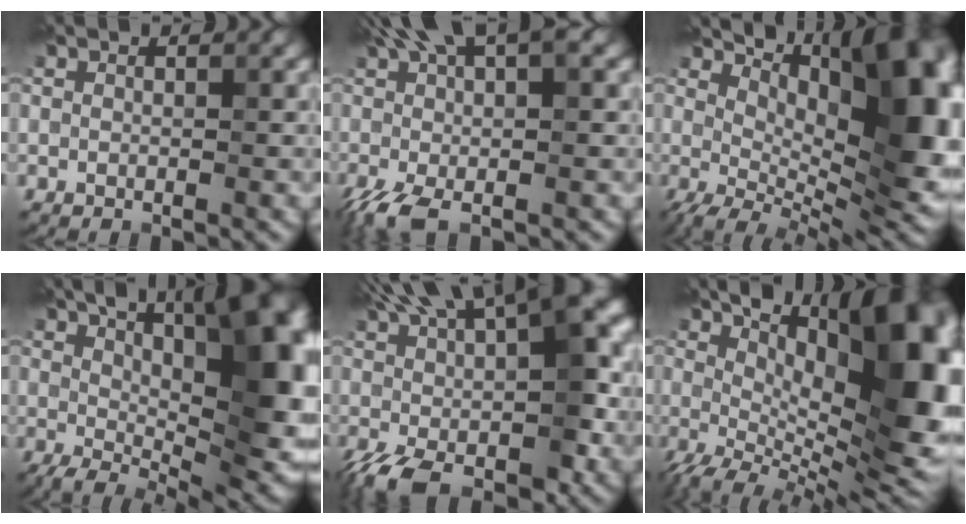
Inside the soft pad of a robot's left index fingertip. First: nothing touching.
{"total": 7.5, "force": [-0.2, 2.2, 7.2], "torque": [-0.153, 0.010, -0.014]}
{"total": 15.6, "force": [3.9, 7.6, 13.1], "torque": [-0.156, 0.001, 0.074]}
{"total": 15.7, "force": [2.9, 6.4, 14.0], "torque": [-0.181, 0.004, 0.055]}
{"total": 11.9, "force": [-0.6, 5.4, 10.6], "torque": [-0.189, -0.002, -0.011]}
{"total": 17.9, "force": [3.0, 8.2, 15.7], "torque": [-0.198, 0.016, 0.053]}